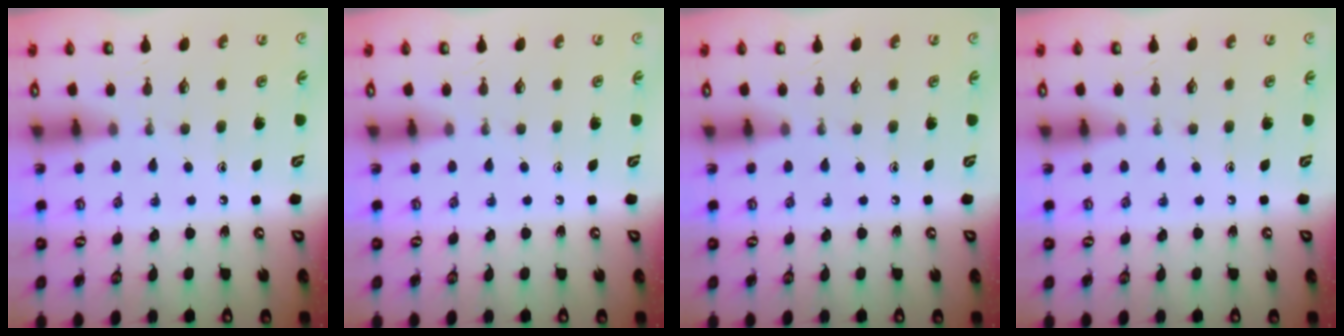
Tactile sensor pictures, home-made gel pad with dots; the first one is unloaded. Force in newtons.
{"total": 0.0}
{"total": 0.0}
{"total": 0.0}